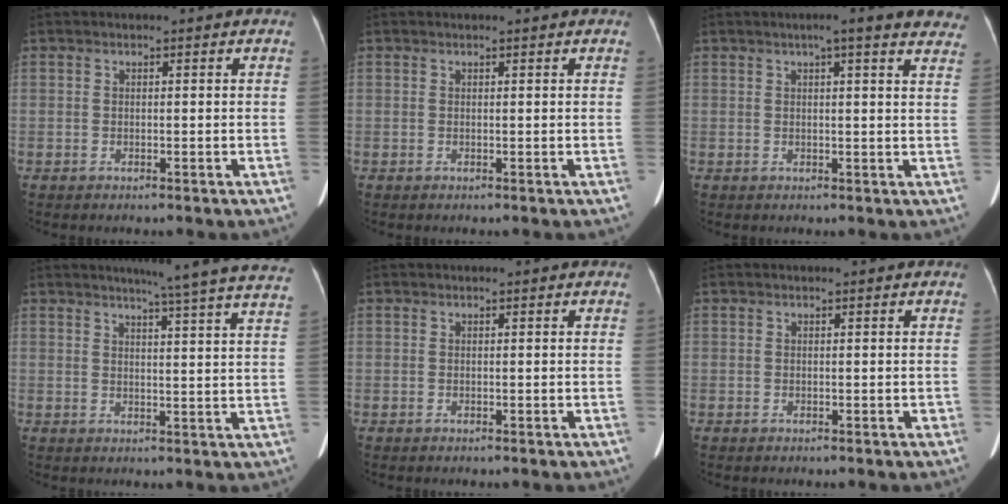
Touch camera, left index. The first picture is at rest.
{"total": 1.1, "force": [1.0, -0.1, 0.3], "torque": [-0.010, 0.010, 0.018]}
{"total": 11.3, "force": [9.3, 1.2, 6.4], "torque": [-0.065, 0.009, 0.092]}
{"total": 16.8, "force": [14.9, -1.6, 7.6], "torque": [-0.109, -0.053, 0.167]}
{"total": 0.0}
{"total": 0.0}